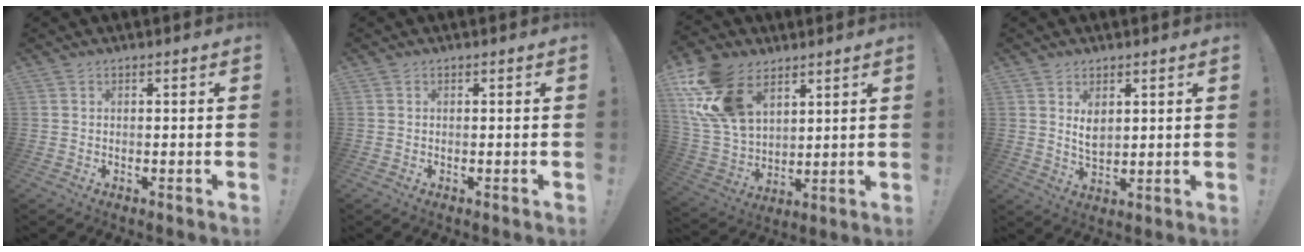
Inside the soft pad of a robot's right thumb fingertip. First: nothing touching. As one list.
[{"total": 0.0}, {"total": 19.4, "force": [9.5, 12.6, 11.3], "torque": [-0.228, -0.047, 0.181]}, {"total": 4.7, "force": [2.2, 2.7, 3.2], "torque": [-0.036, -0.016, 0.036]}]